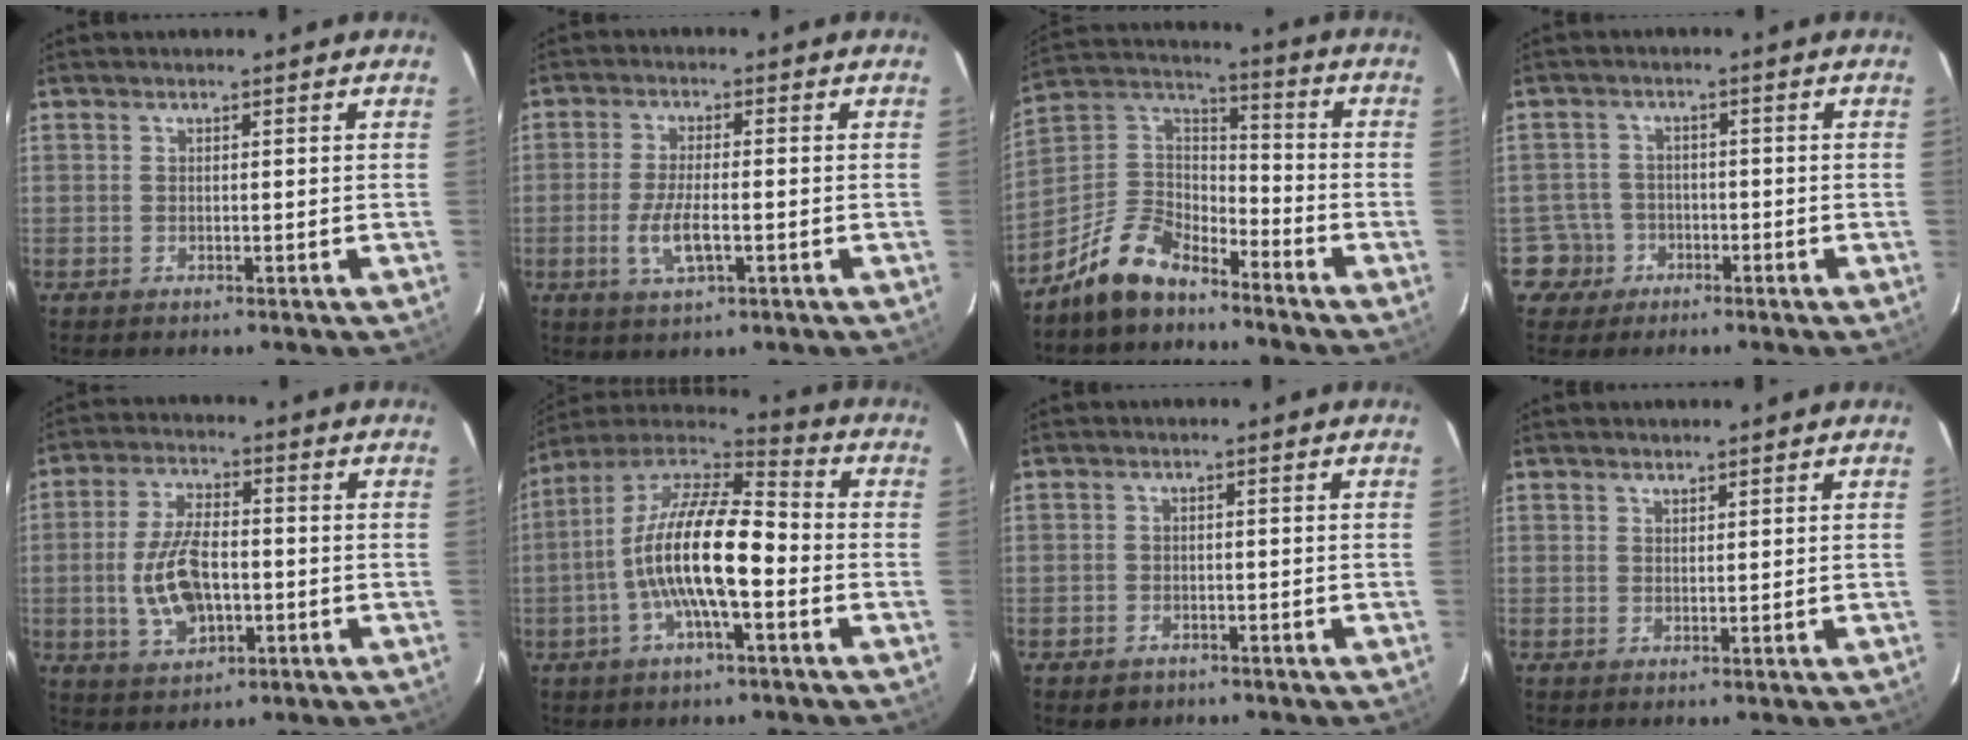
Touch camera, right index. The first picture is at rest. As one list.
[{"total": 6.5, "force": [-2.0, 2.0, 5.9], "torque": [-0.119, -0.010, -0.036]}, {"total": 12.4, "force": [-9.5, 5.6, 5.7], "torque": [-0.137, 0.035, -0.179]}, {"total": 4.7, "force": [-2.1, 4.1, -0.3], "torque": [0.000, 0.022, -0.039]}, {"total": 11.1, "force": [-1.9, 5.7, 9.3], "torque": [-0.191, 0.001, -0.027]}, {"total": 16.2, "force": [-3.7, 4.4, 15.1], "torque": [-0.281, 0.000, -0.076]}, {"total": 2.9, "force": [-1.8, 2.2, 0.5], "torque": [-0.019, 0.003, -0.026]}, {"total": 0.9, "force": [0.9, 0.4, 0.2], "torque": [-0.004, 0.002, 0.016]}]